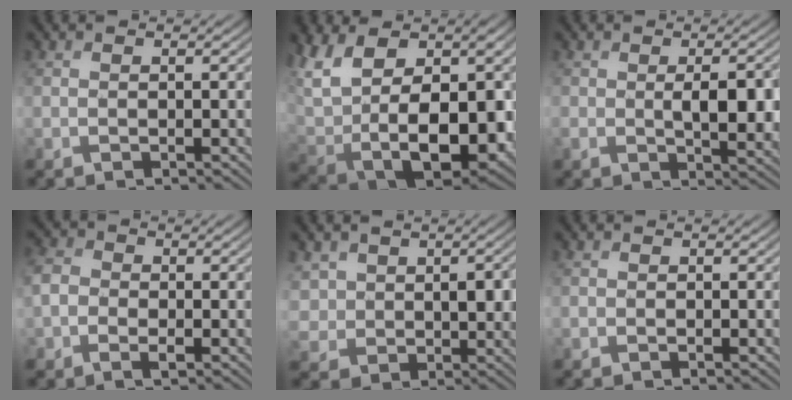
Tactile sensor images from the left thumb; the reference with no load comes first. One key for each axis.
{"total": 16.5, "fx": 3.0, "fy": 10.5, "fz": 12.4, "tx": -0.274, "ty": -0.031, "tz": 0.082}
{"total": 5.7, "fx": 0.0, "fy": 2.6, "fz": 5.1, "tx": -0.083, "ty": -0.011, "tz": 0.008}
{"total": 3.8, "fx": -0.9, "fy": 2.9, "fz": 2.3, "tx": -0.056, "ty": -0.002, "tz": -0.025}
{"total": 6.4, "fx": 1.9, "fy": 5.1, "fz": 3.4, "tx": -0.081, "ty": -0.012, "tz": 0.035}
{"total": 0.0}